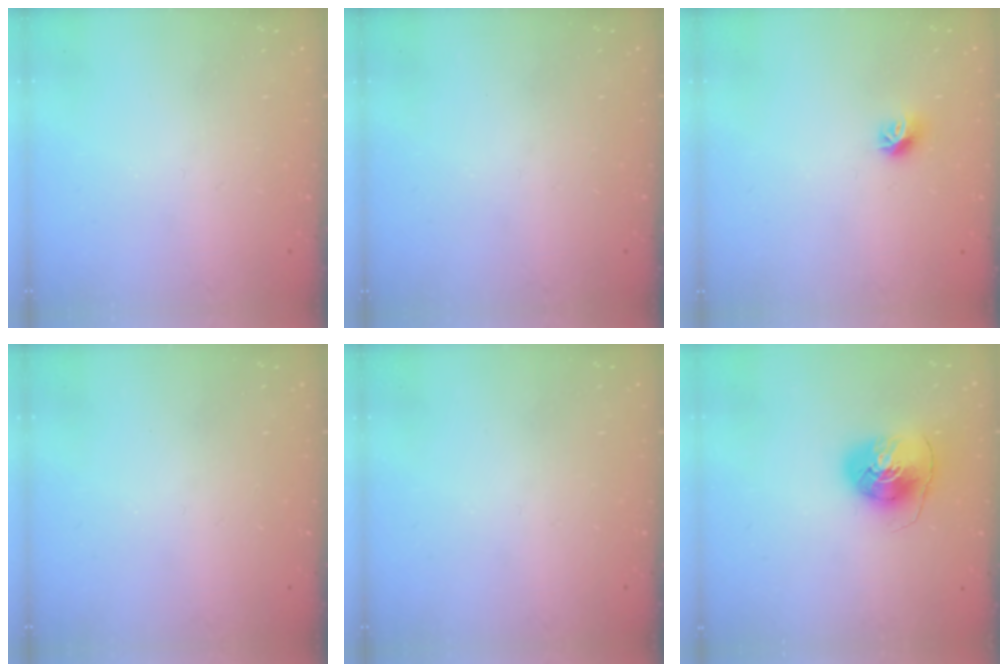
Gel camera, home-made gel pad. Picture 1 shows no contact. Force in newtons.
{"total": 0.0}
{"total": 8.0, "press": 7.9, "slide": 0.6}
{"total": 0.0}
{"total": 0.0}
{"total": 8.5, "press": 8.4, "slide": 0.7}